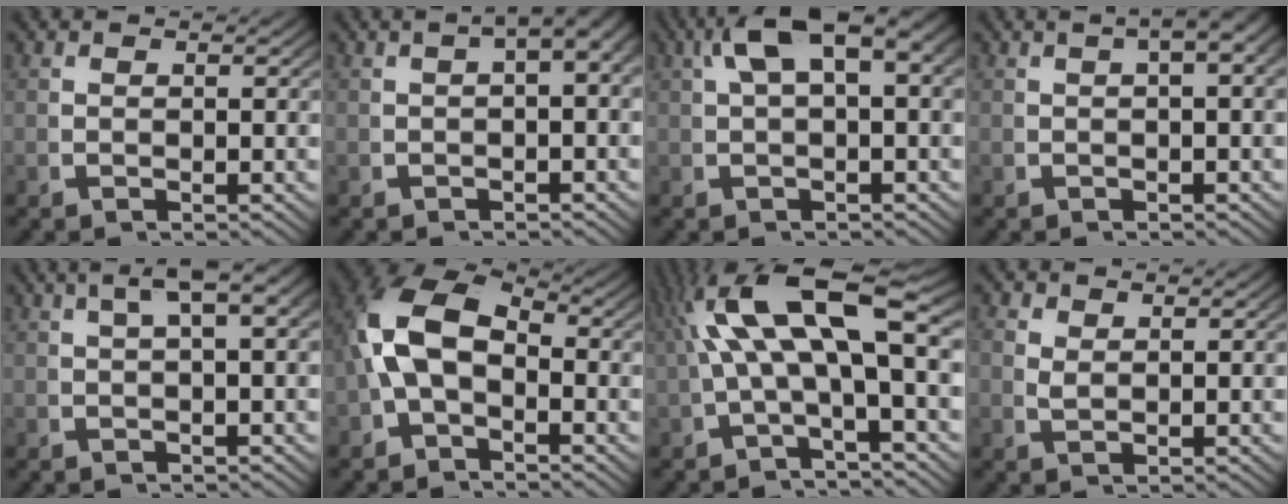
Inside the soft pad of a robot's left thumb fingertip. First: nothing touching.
{"total": 4.0, "force": [0.8, 1.8, 3.4], "torque": [-0.040, 0.025, 0.001]}
{"total": 7.3, "force": [2.5, 3.1, 6.1], "torque": [-0.099, 0.021, 0.038]}
{"total": 4.4, "force": [1.4, 1.7, 3.9], "torque": [-0.044, 0.029, 0.010]}
{"total": 6.3, "force": [2.8, 2.2, 5.2], "torque": [-0.065, 0.035, 0.033]}
{"total": 8.4, "force": [-0.4, 5.8, 6.1], "torque": [-0.138, -0.019, 0.000]}
{"total": 9.0, "force": [0.8, 3.9, 8.1], "torque": [-0.154, 0.004, 0.019]}
{"total": 1.3, "force": [0.9, 0.7, 0.5], "torque": [-0.020, -0.012, 0.027]}